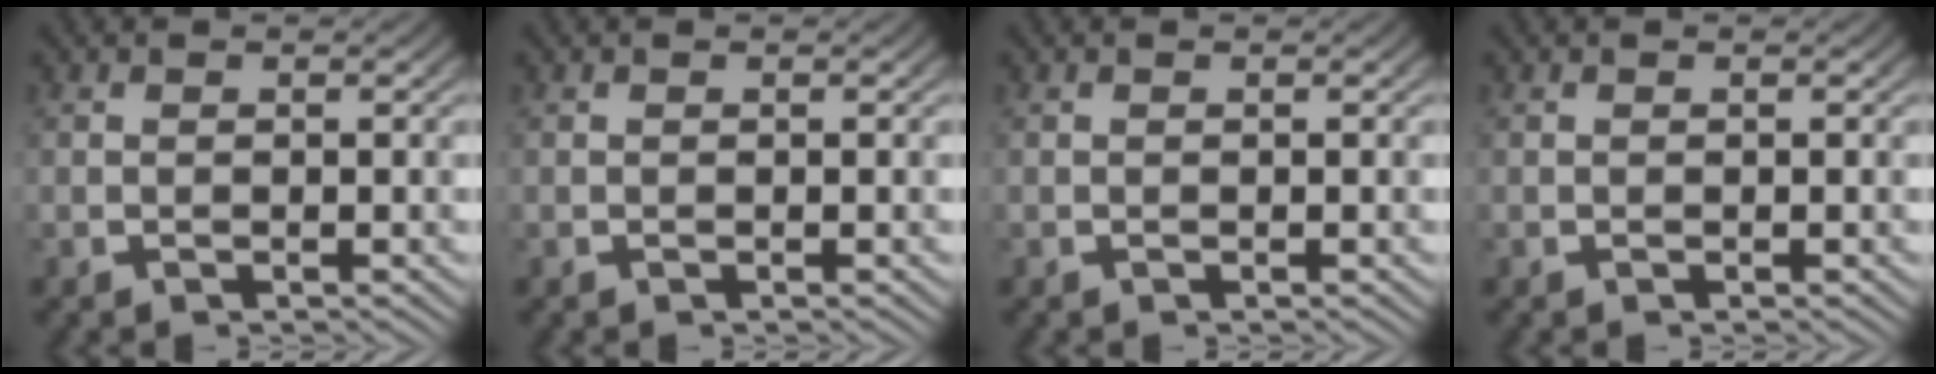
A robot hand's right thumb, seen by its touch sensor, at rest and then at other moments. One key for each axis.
{"total": 0.0}
{"total": 0.0}
{"total": 0.0}